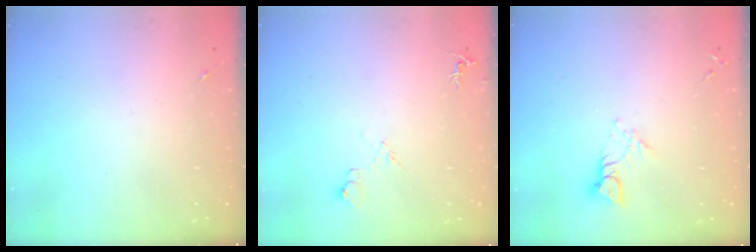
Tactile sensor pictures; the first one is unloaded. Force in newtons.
{"total": 5.7, "press": 5.6, "slide": 1.2}
{"total": 5.6, "press": 5.6, "slide": 0.5}